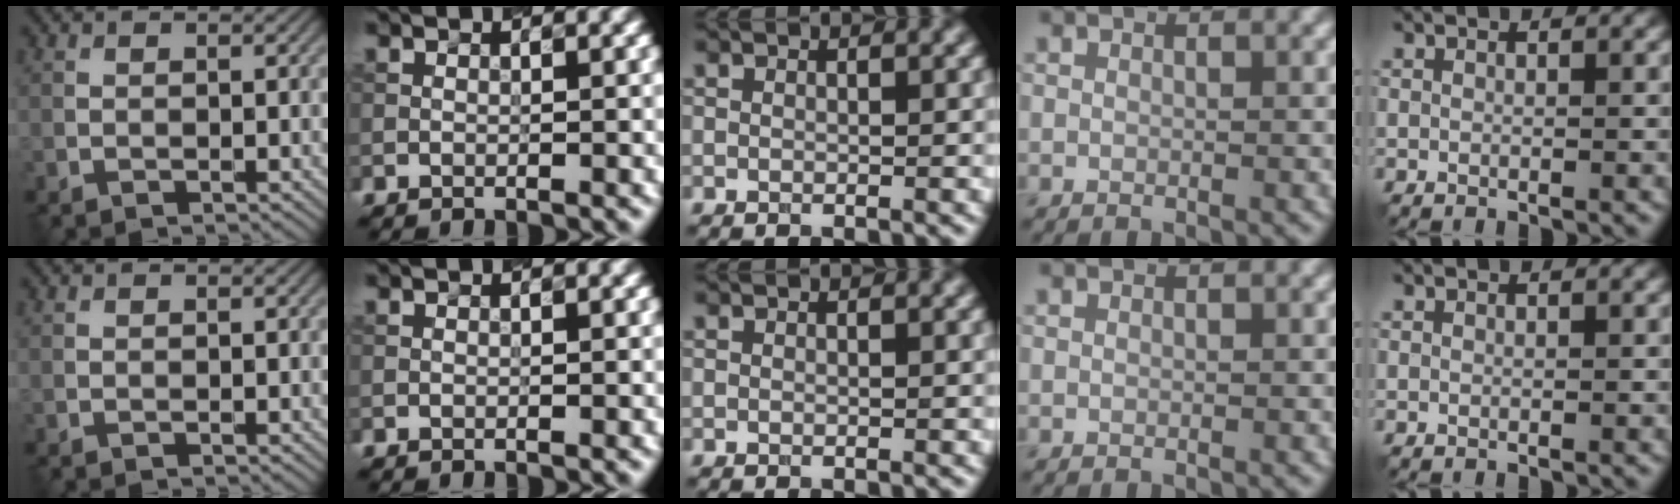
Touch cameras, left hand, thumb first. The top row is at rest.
{}